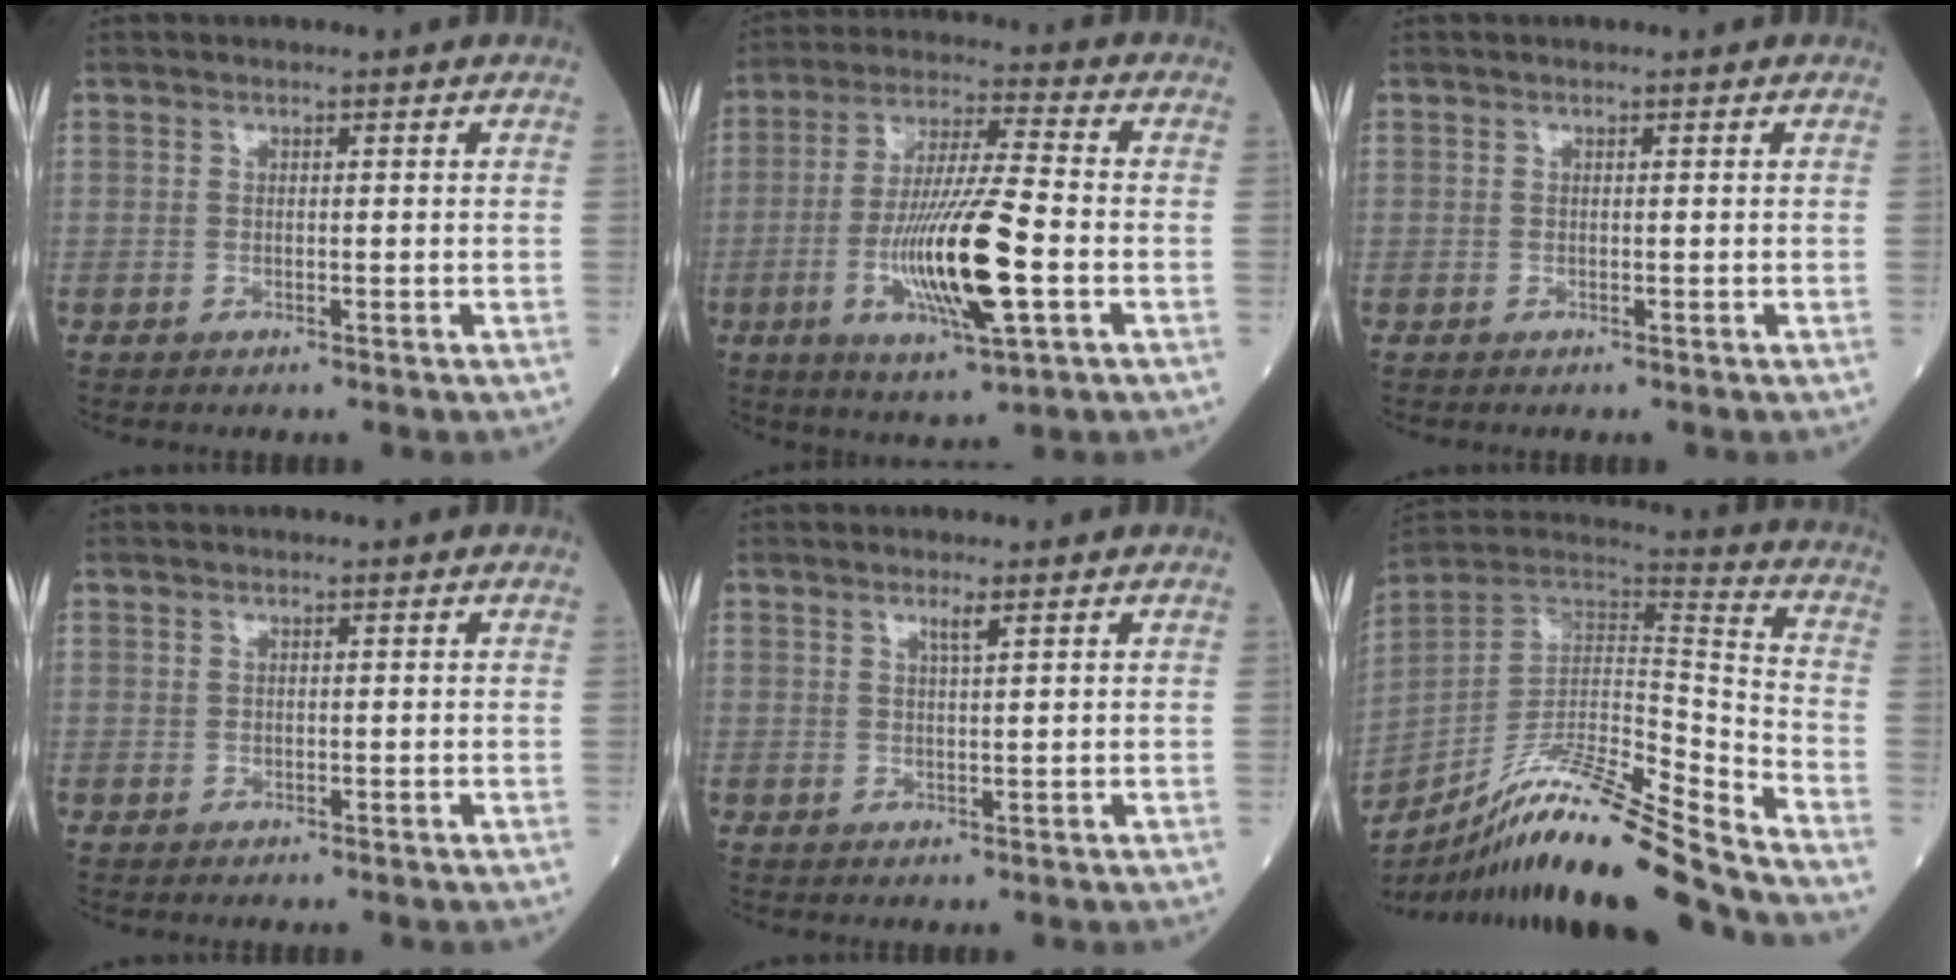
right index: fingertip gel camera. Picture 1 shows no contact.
{"total": 15.2, "force": [-3.7, 1.4, 14.7], "torque": [-0.281, -0.013, -0.065]}
{"total": 0.0}
{"total": 0.0}
{"total": 1.5, "force": [0.9, -0.2, 1.1], "torque": [-0.024, -0.003, 0.017]}
{"total": 22.4, "force": [-17.8, 0.7, 13.6], "torque": [-0.246, -0.004, -0.320]}